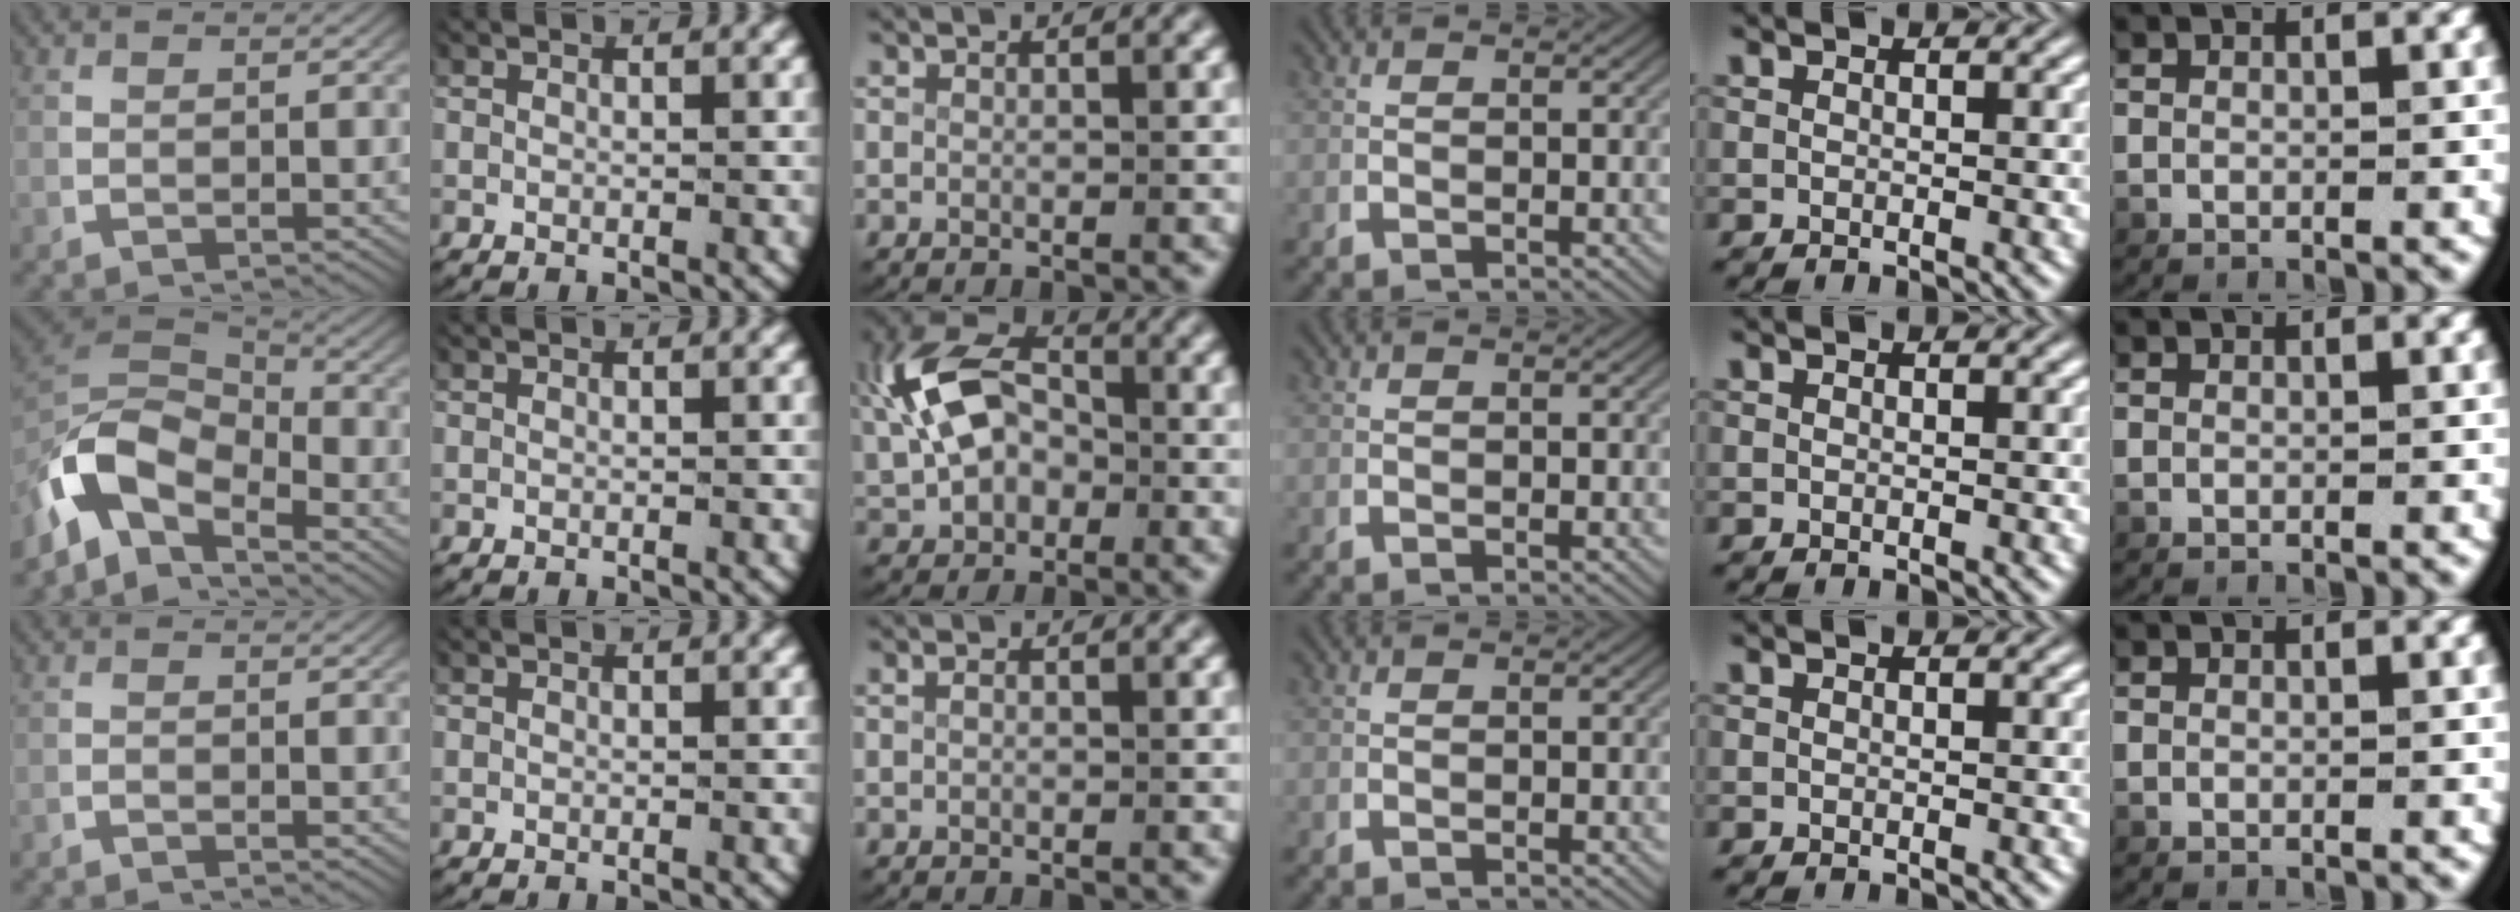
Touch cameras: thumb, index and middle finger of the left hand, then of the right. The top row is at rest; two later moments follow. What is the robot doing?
{"motion": "lift_and_place", "object": "fork"}